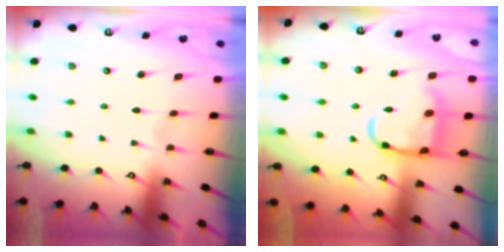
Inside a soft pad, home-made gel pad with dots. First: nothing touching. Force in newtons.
{"total": 12.8, "press": 12.8, "slide": 1.4}